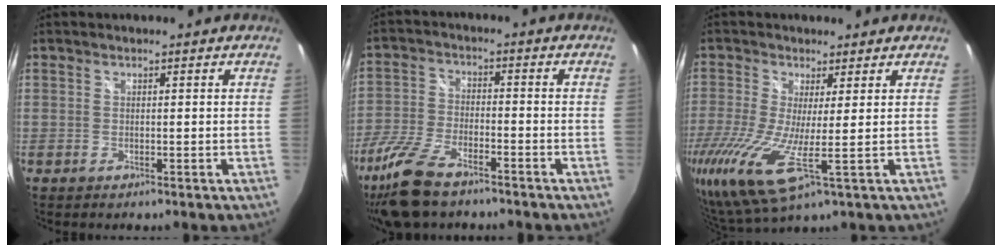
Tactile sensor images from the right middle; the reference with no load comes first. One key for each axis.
{"total": 11.9, "fx": -8.8, "fy": 4.4, "fz": 6.8, "tx": -0.162, "ty": -0.021, "tz": -0.174}
{"total": 12.7, "fx": -1.9, "fy": 3.1, "fz": 12.2, "tx": -0.265, "ty": -0.037, "tz": -0.037}